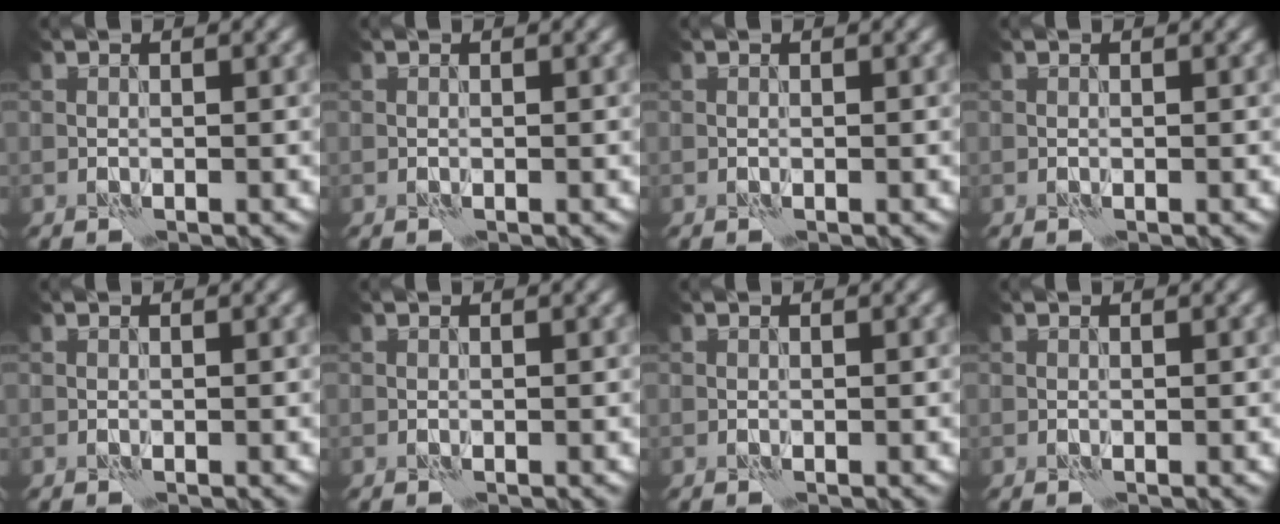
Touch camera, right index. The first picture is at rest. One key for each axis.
{"total": 0.0}
{"total": 0.0}
{"total": 0.0}
{"total": 0.0}
{"total": 0.0}
{"total": 0.0}
{"total": 0.0}